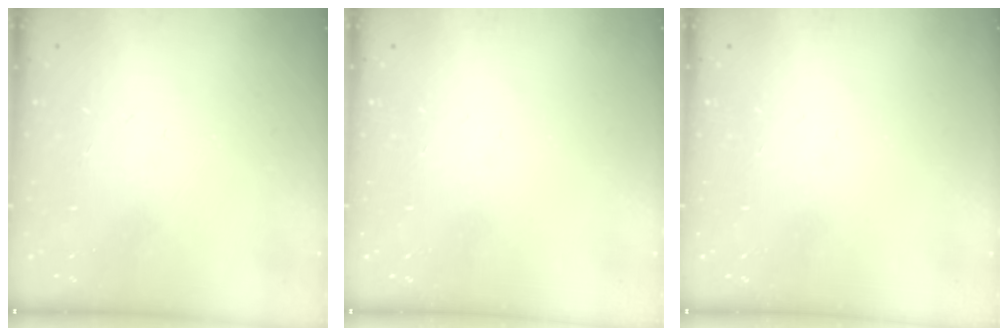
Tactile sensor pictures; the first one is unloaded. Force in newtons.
{"total": 0.0}
{"total": 0.0}